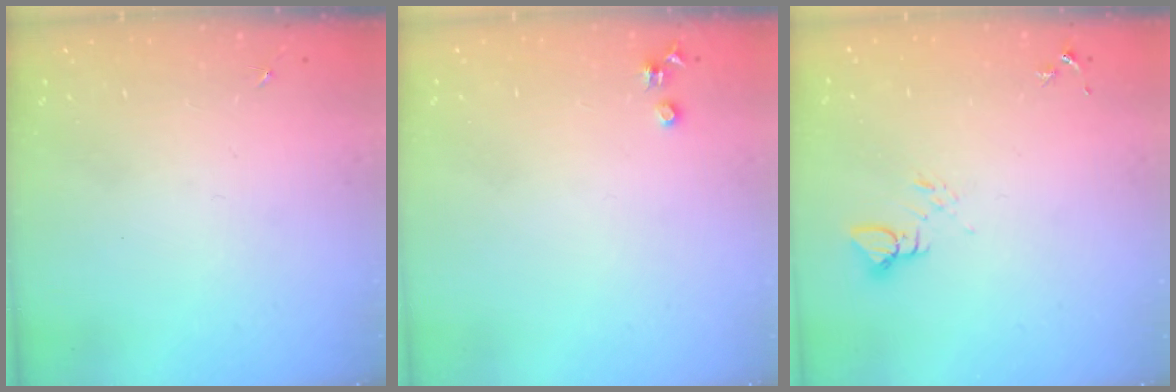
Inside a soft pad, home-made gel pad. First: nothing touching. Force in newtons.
{"total": 3.5, "press": 3.5, "slide": 0.4}
{"total": 3.4, "press": 3.4, "slide": 0.2}